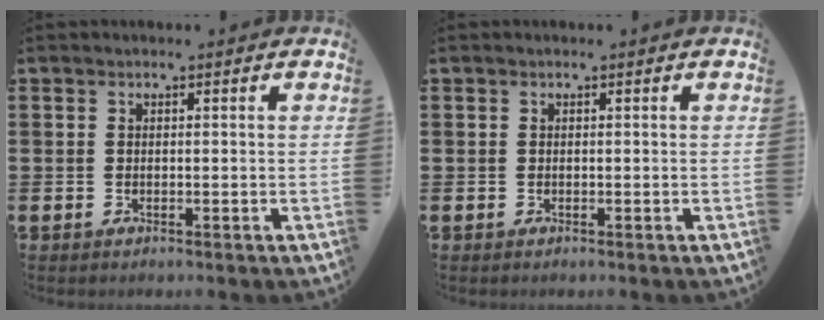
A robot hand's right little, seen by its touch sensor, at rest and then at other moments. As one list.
[{"total": 0.0}]